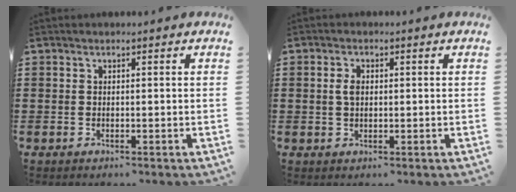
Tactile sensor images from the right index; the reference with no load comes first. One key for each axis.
{"total": 2.2, "fx": 0.4, "fy": 1.3, "fz": 1.8, "tx": -0.038, "ty": 0.007, "tz": 0.006}